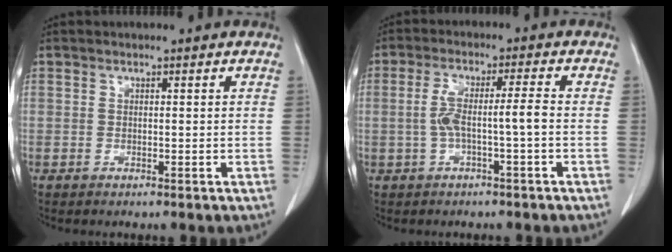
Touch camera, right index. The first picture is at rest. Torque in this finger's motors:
{"motor_torque": [0.54, -0.07, 0.29, 0.09]}